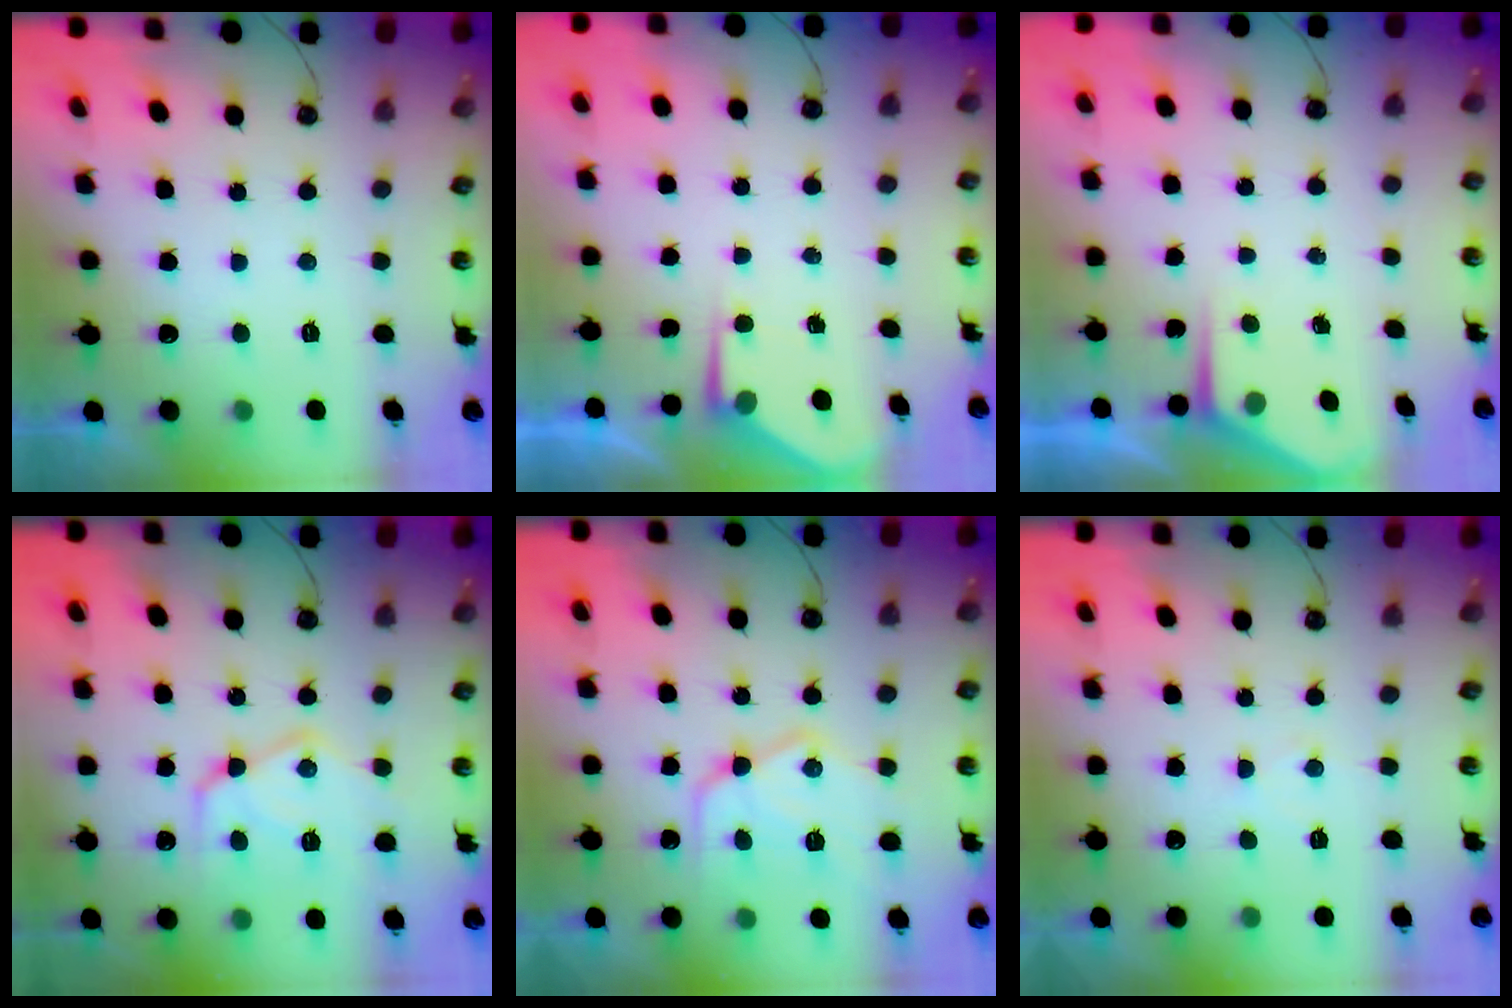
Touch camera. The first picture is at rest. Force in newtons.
{"total": 3.7, "press": 3.6, "slide": 0.5}
{"total": 3.5, "press": 3.5, "slide": 0.5}
{"total": 15.3, "press": 15.3, "slide": 1.4}
{"total": 16.7, "press": 16.6, "slide": 1.4}
{"total": 4.7, "press": 4.7, "slide": 0.5}